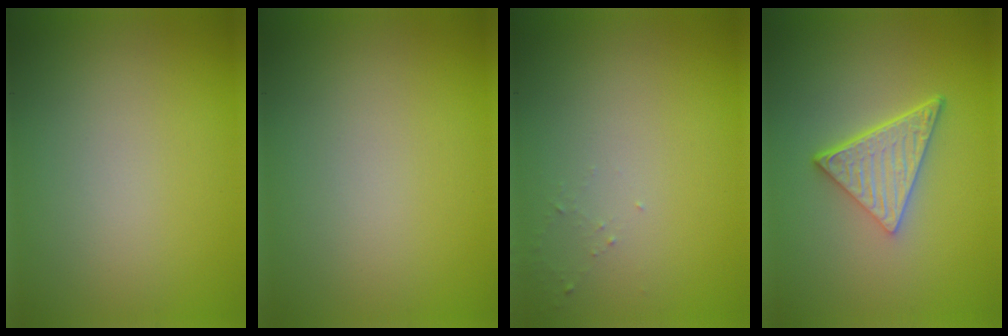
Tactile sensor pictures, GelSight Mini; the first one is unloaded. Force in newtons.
{"total": 0.0}
{"total": 0.7, "press": 0.6, "slide": 0.2}
{"total": 4.8, "press": 3.3, "slide": 3.4}